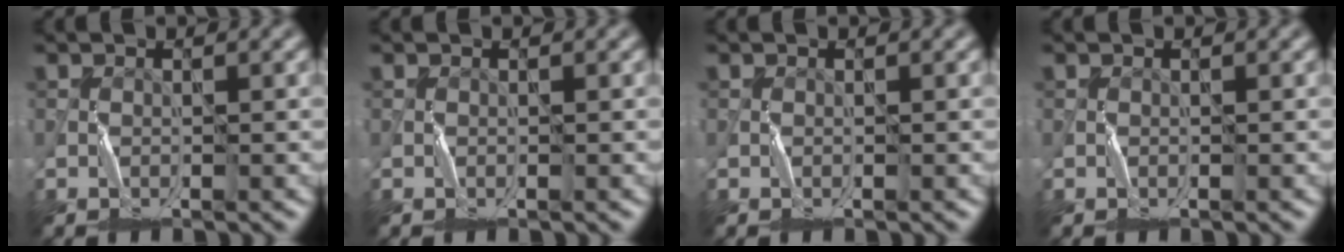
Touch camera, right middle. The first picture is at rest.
{"total": 0.0}
{"total": 0.0}
{"total": 0.0}